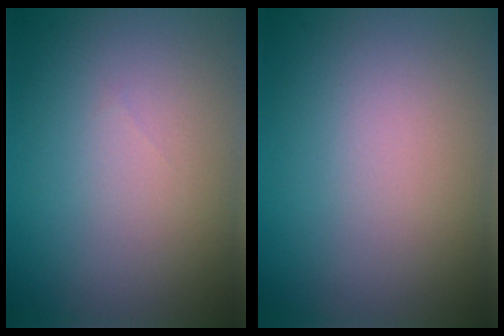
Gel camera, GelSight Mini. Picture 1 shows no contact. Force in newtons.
{"total": 0.0}